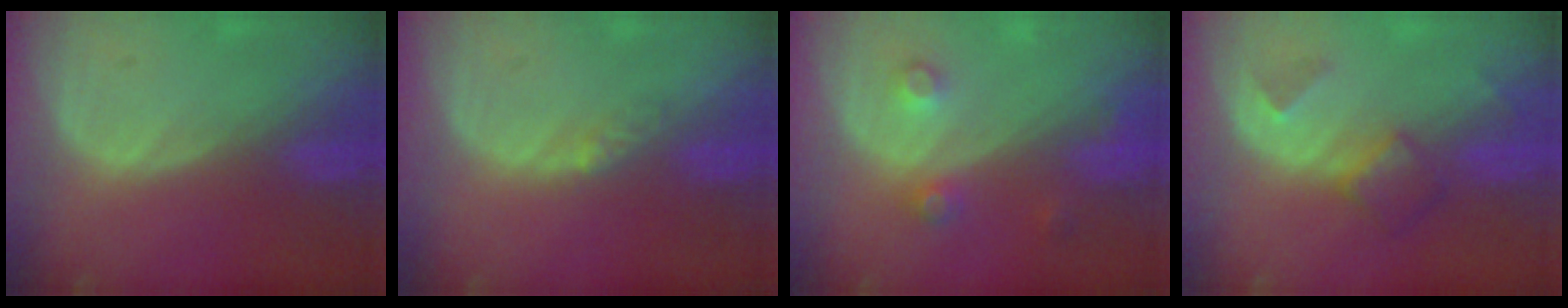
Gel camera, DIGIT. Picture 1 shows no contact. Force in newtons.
{"total": 2.2, "press": 1.7, "slide": 1.3}
{"total": 3.8, "press": 3.4, "slide": 1.5}
{"total": 4.9, "press": 4.4, "slide": 2.1}